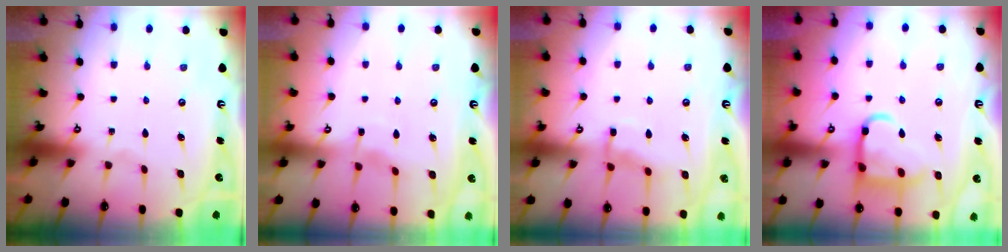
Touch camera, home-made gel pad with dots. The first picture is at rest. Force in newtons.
{"total": 2.9, "press": 2.9, "slide": 0.4}
{"total": 7.7, "press": 7.7, "slide": 0.7}
{"total": 12.8, "press": 12.7, "slide": 1.4}